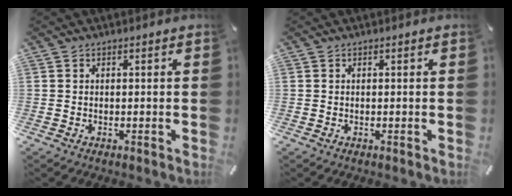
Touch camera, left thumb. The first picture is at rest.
{"total": 0.0}